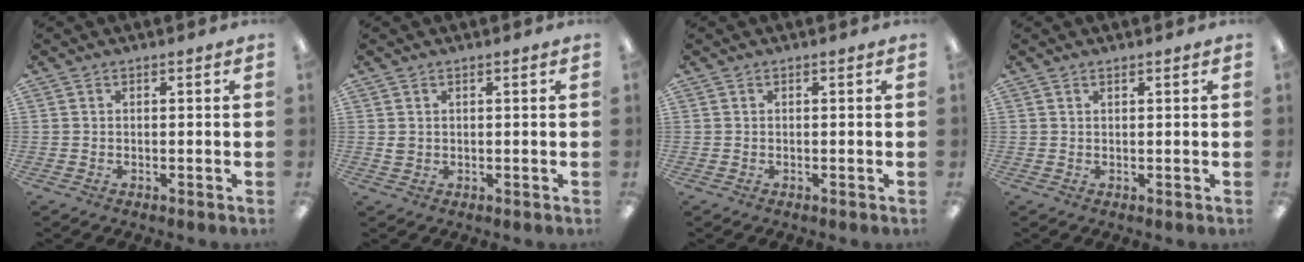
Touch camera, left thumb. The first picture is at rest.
{"total": 1.3, "force": [0.6, 0.8, 0.8], "torque": [-0.017, 0.002, 0.011]}
{"total": 0.0}
{"total": 0.9, "force": [0.7, 0.1, 0.5], "torque": [-0.011, -0.001, 0.013]}